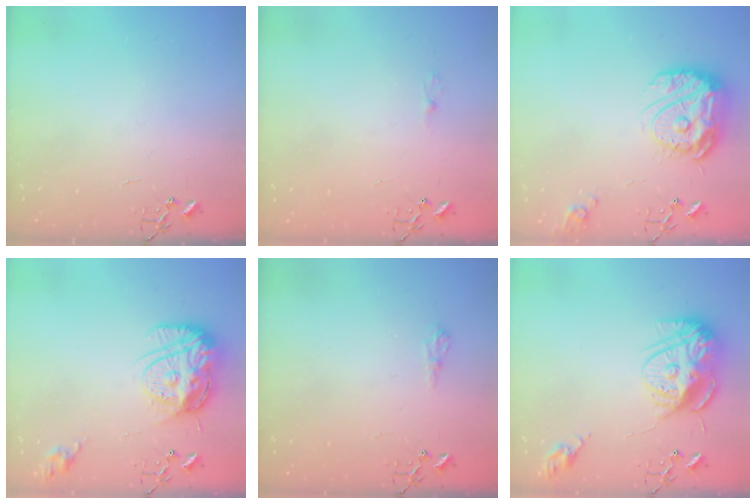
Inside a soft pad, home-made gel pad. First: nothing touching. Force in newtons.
{"total": 2.5, "press": 2.5, "slide": 0.3}
{"total": 17.3, "press": 17.2, "slide": 1.9}
{"total": 15.2, "press": 15.1, "slide": 1.5}
{"total": 6.1, "press": 6.1, "slide": 0.7}
{"total": 14.9, "press": 14.8, "slide": 1.2}